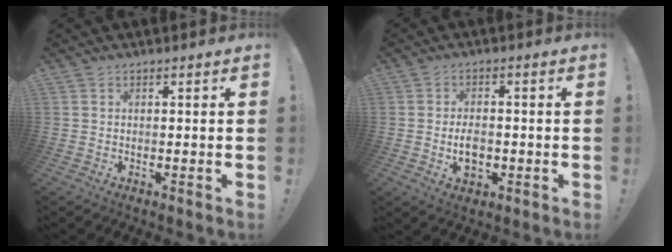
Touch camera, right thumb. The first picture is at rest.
{"total": 5.7, "force": [-1.3, 3.8, 4.0], "torque": [-0.051, 0.004, -0.023]}